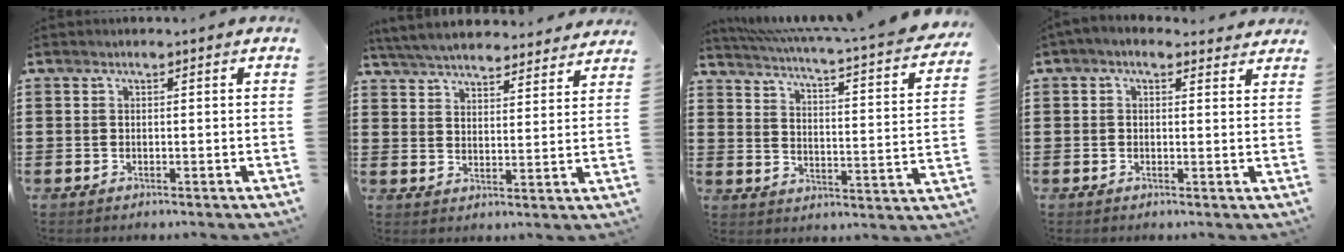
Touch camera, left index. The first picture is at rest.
{"total": 5.3, "force": [5.2, 0.1, 0.9], "torque": [-0.041, -0.031, 0.091]}
{"total": 3.5, "force": [2.9, -0.3, 2.0], "torque": [-0.056, -0.035, 0.039]}
{"total": 1.8, "force": [1.3, 0.8, 0.9], "torque": [-0.023, 0.003, 0.024]}